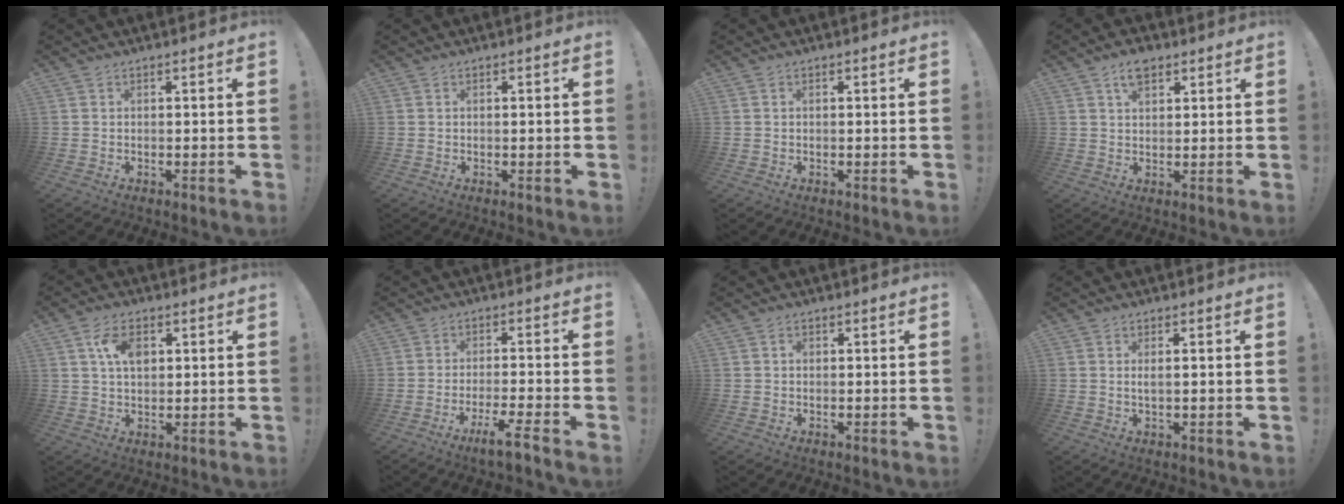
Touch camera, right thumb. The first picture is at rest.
{"total": 0.0}
{"total": 0.0}
{"total": 5.4, "force": [3.0, 3.1, 3.2], "torque": [-0.054, -0.004, 0.055]}
{"total": 7.4, "force": [2.4, 4.5, 5.4], "torque": [-0.088, 0.003, 0.043]}
{"total": 7.5, "force": [-5.0, 0.5, 5.6], "torque": [-0.098, 0.020, -0.084]}
{"total": 0.7, "force": [0.0, 0.7, 0.2], "torque": [-0.001, 0.001, -0.001]}
{"total": 1.8, "force": [0.4, 0.2, 1.7], "torque": [-0.026, -0.007, 0.005]}